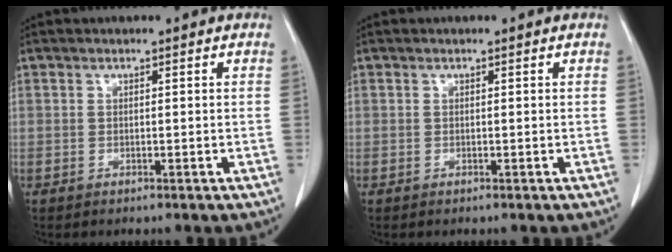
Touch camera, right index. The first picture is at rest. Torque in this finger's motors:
{"motor_torque": [0.00, 0.00, 0.00, 0.00]}